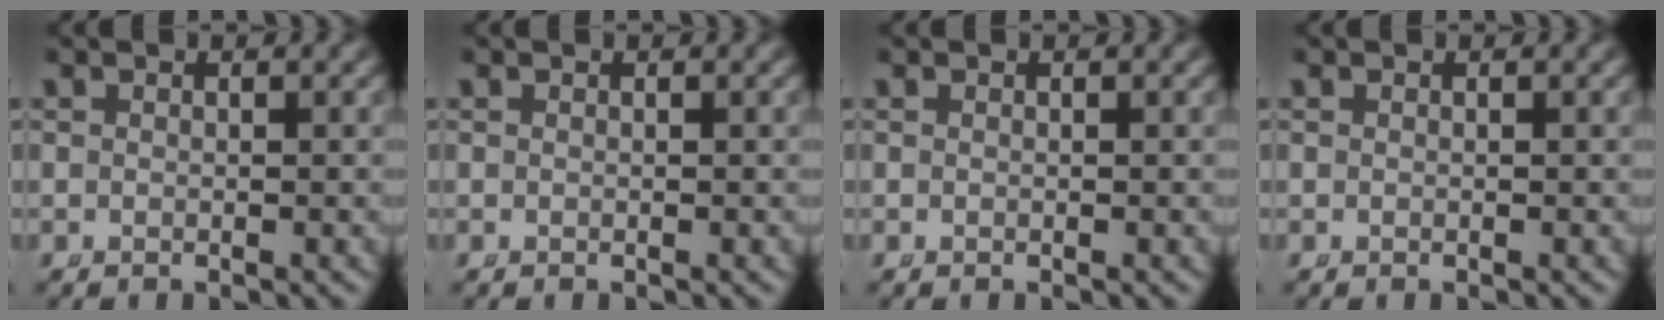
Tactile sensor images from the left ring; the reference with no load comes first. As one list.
[{"total": 0.0}, {"total": 0.0}, {"total": 0.0}]